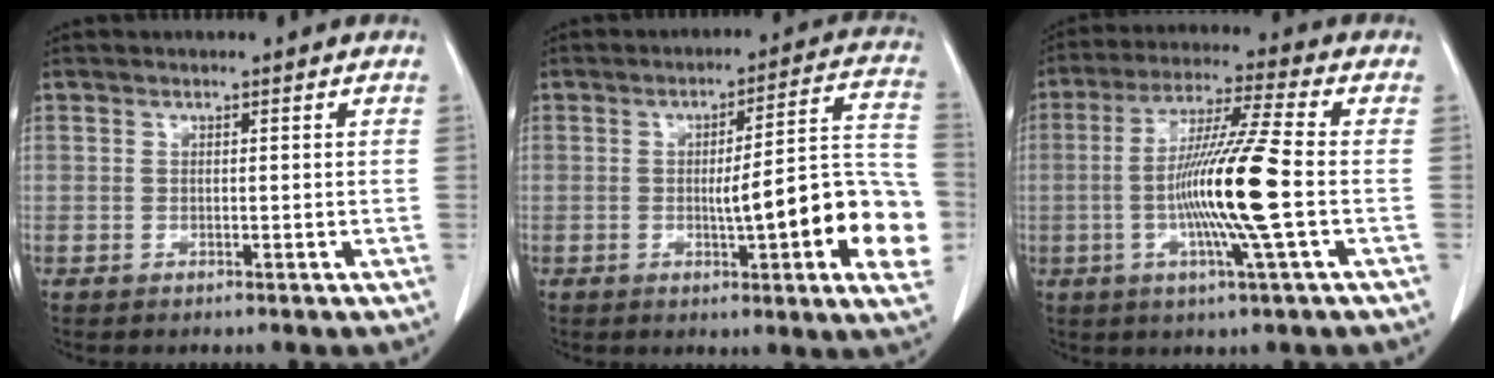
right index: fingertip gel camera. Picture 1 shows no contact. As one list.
[{"total": 17.6, "force": [-3.4, 1.9, 17.1], "torque": [-0.145, 0.025, -0.036]}, {"total": 13.3, "force": [-2.1, -1.3, 13.1], "torque": [-0.247, -0.009, -0.047]}]